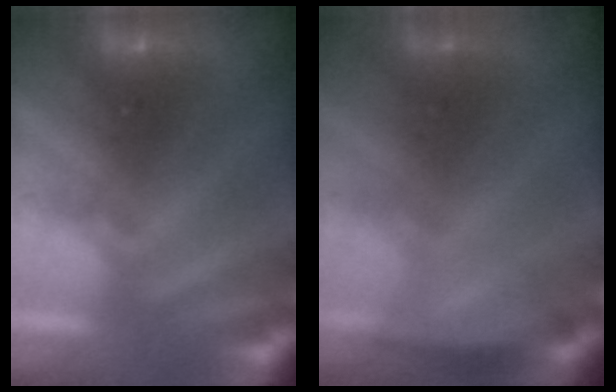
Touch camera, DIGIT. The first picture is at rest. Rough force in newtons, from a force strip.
{"total": 3.8}